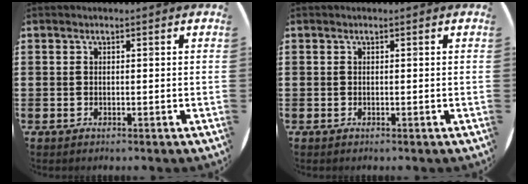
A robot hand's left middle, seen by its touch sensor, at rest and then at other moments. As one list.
[{"total": 0.0}]